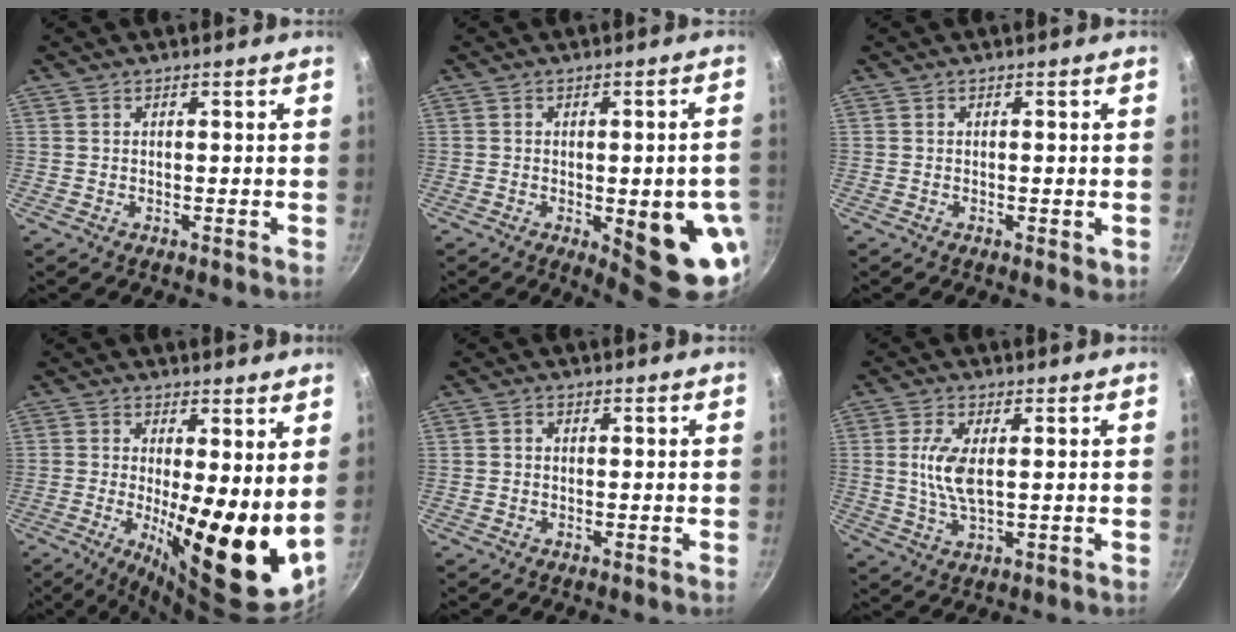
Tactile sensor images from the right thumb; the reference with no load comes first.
{"total": 14.2, "force": [-3.6, 4.7, 12.8], "torque": [-0.123, 0.005, -0.036]}
{"total": 1.7, "force": [-0.3, 0.8, 1.5], "torque": [-0.020, -0.003, -0.004]}
{"total": 16.5, "force": [-0.2, 5.0, 15.7], "torque": [-0.213, -0.022, 0.001]}
{"total": 0.8, "force": [0.0, 0.7, 0.4], "torque": [-0.006, 0.005, 0.000]}
{"total": 6.9, "force": [0.9, 2.6, 6.3], "torque": [-0.133, -0.003, 0.019]}